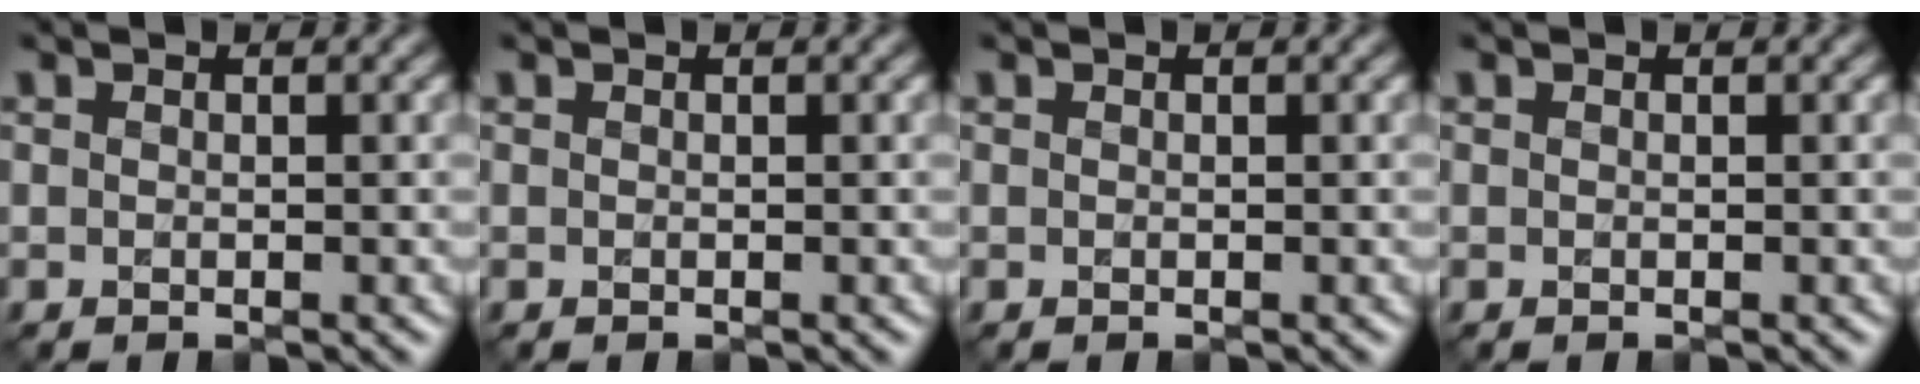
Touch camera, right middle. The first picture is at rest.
{"total": 0.0}
{"total": 0.0}
{"total": 0.0}